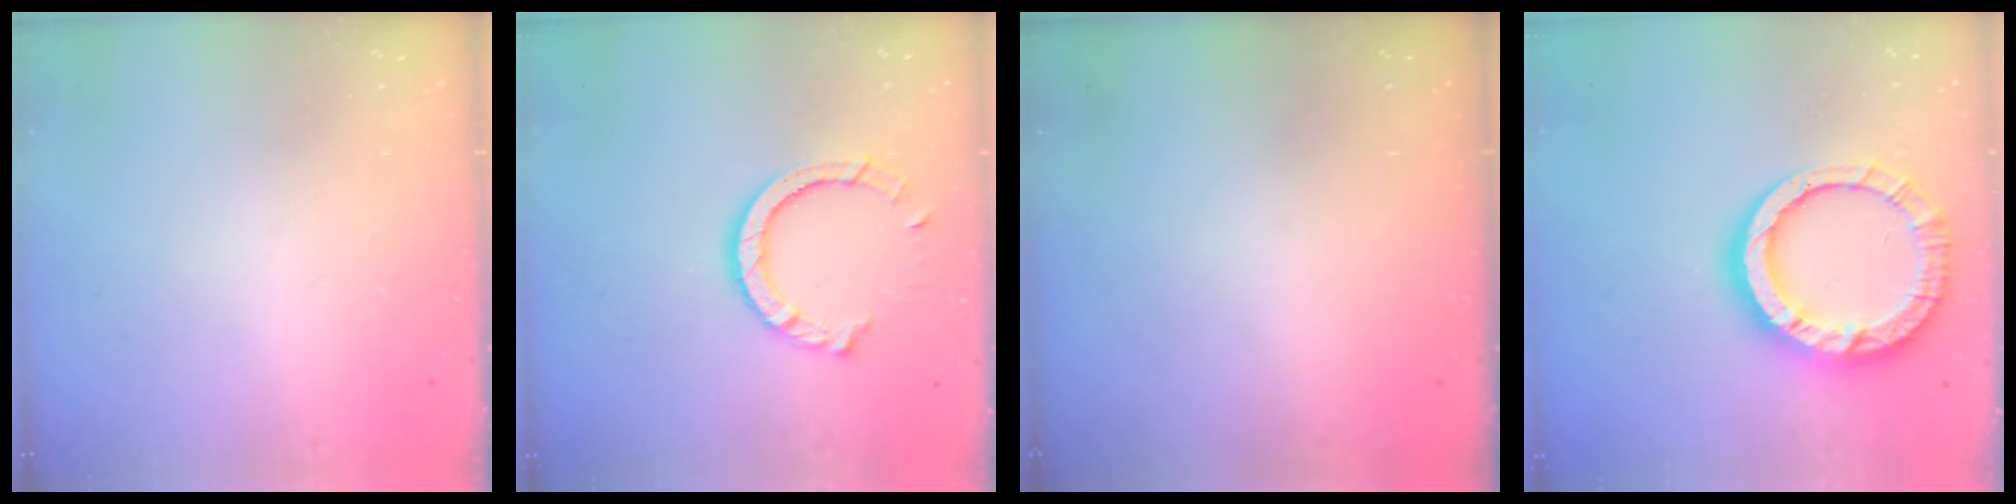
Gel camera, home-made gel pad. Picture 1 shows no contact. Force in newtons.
{"total": 8.8, "press": 8.7, "slide": 1.0}
{"total": 0.0}
{"total": 15.9, "press": 15.8, "slide": 2.2}